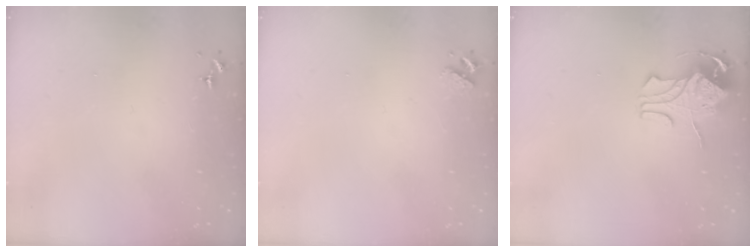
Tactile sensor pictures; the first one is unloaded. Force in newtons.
{"total": 3.3, "press": 3.3, "slide": 0.5}
{"total": 8.5, "press": 8.4, "slide": 0.8}